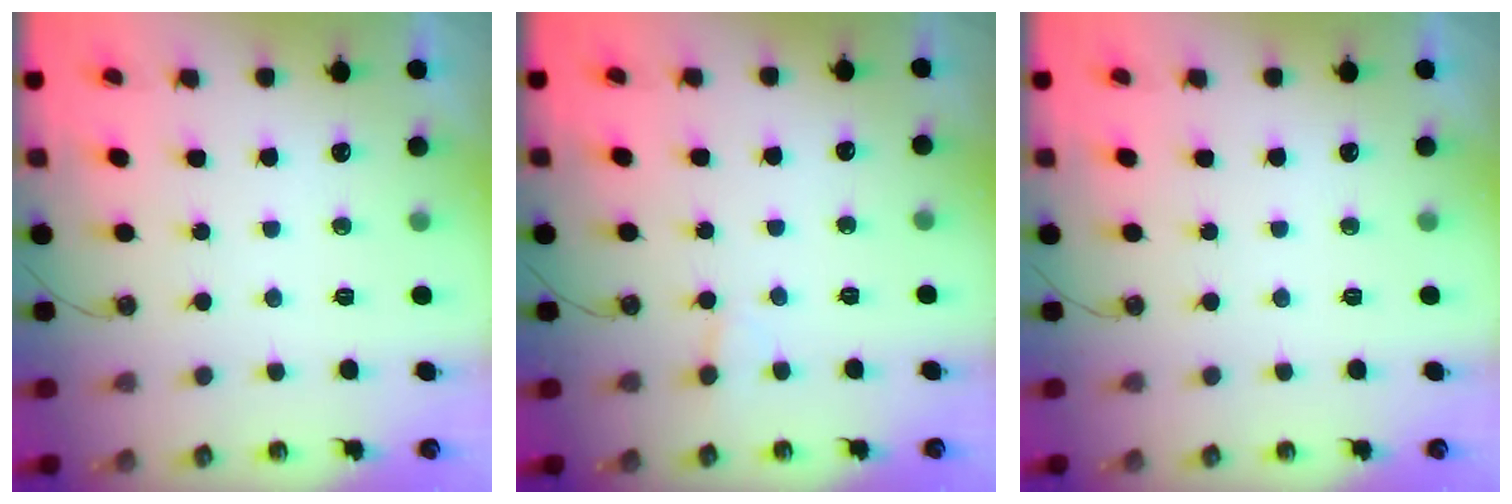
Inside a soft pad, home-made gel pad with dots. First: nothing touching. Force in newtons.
{"total": 3.3, "press": 3.3, "slide": 0.4}
{"total": 0.0}